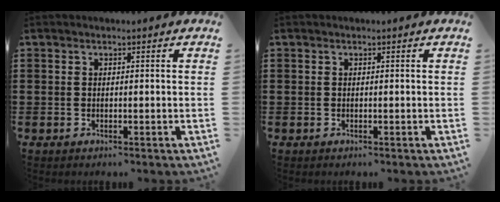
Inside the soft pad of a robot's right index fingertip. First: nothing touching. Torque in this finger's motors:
{"motor_torque": [0.00, 0.00, 0.01, 0.00]}